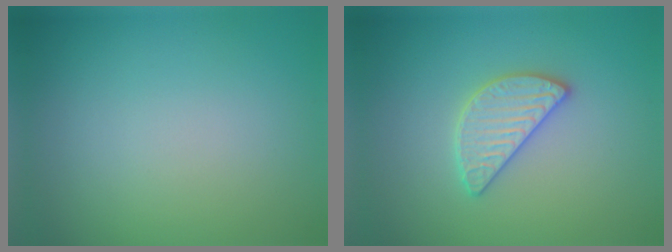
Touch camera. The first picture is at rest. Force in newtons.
{"total": 2.6, "press": 2.6, "slide": 0.2}